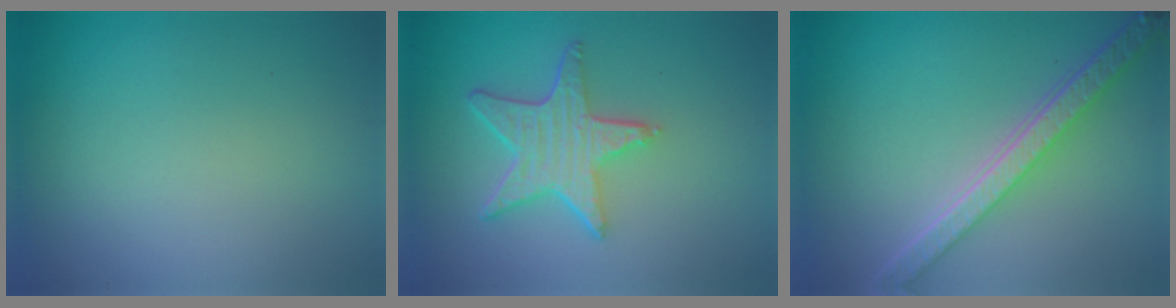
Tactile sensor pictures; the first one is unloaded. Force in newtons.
{"total": 4.8, "press": 3.9, "slide": 2.8}
{"total": 5.7, "press": 4.2, "slide": 3.9}